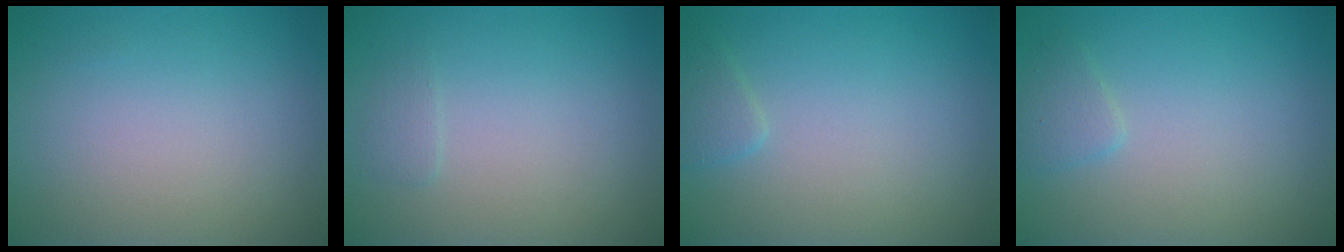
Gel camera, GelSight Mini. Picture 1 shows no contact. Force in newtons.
{"total": 0.7, "press": 0.7, "slide": 0.2}
{"total": 1.1, "press": 1.1, "slide": 0.1}
{"total": 1.2, "press": 1.2, "slide": 0.1}